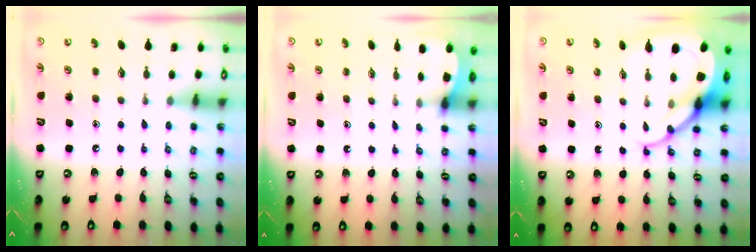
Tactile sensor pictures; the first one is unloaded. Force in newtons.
{"total": 1.0, "press": 0.9, "slide": 0.1}
{"total": 10.3, "press": 10.3, "slide": 0.9}